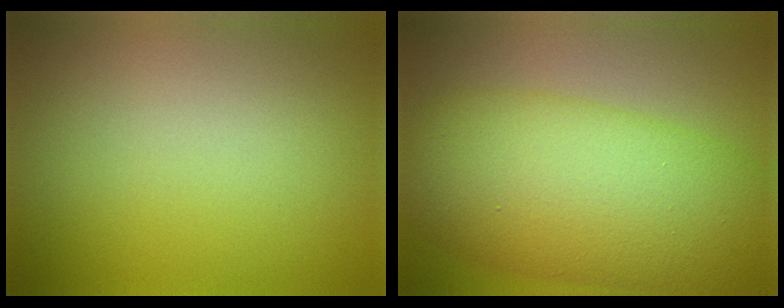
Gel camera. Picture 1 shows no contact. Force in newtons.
{"total": 12.2, "press": 12.2, "slide": 0.2}